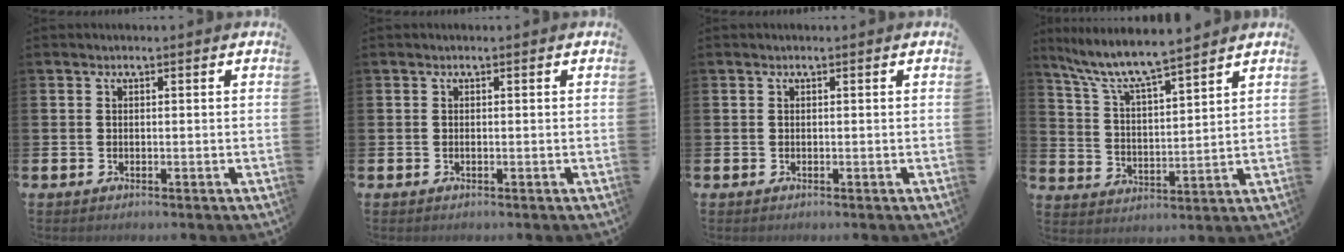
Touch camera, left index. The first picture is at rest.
{"total": 0.0}
{"total": 0.0}
{"total": 7.9, "force": [7.3, 0.6, 3.0], "torque": [-0.093, -0.044, 0.127]}